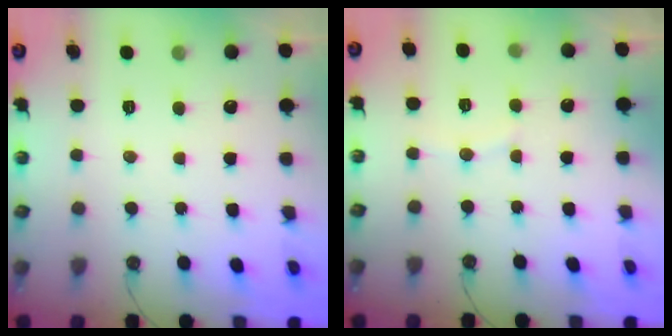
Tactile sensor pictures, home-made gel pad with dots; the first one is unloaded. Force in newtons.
{"total": 4.0, "press": 3.9, "slide": 0.7}